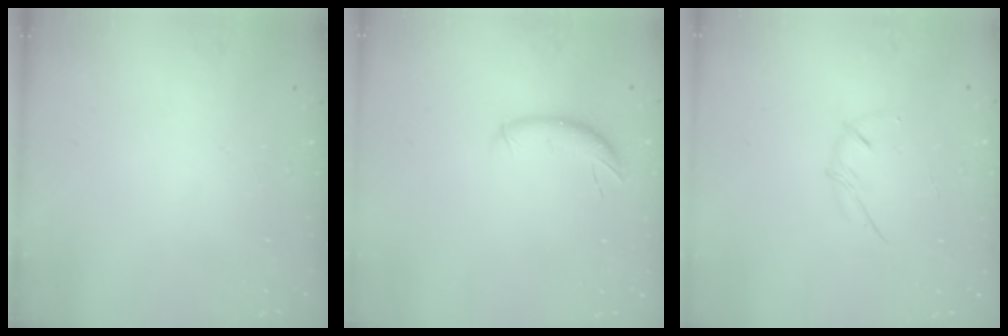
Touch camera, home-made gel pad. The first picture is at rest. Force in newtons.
{"total": 6.6, "press": 6.6, "slide": 0.6}
{"total": 5.6, "press": 5.6, "slide": 0.7}